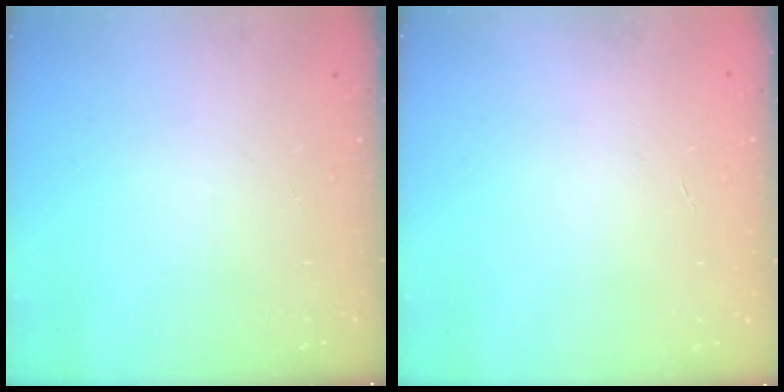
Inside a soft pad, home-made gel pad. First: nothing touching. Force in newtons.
{"total": 0.0}